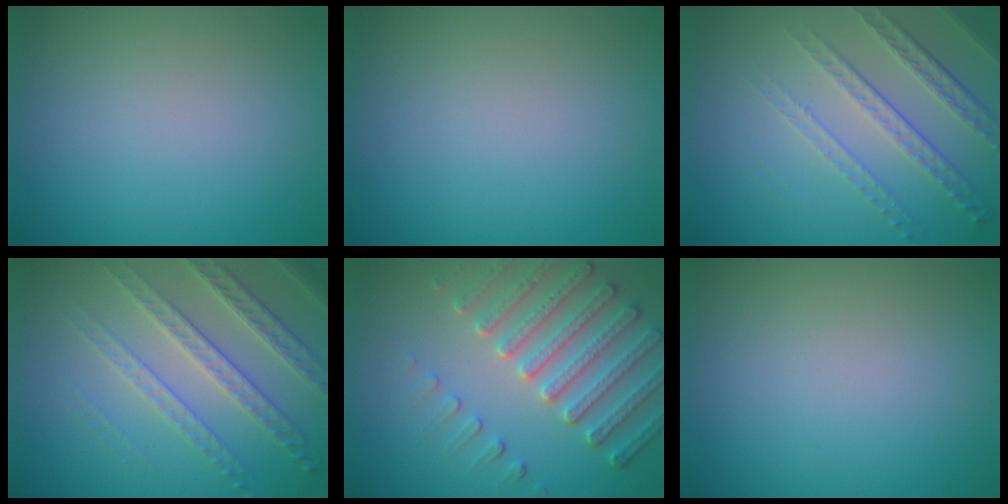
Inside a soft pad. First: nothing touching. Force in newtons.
{"total": 0.0}
{"total": 4.9, "press": 3.2, "slide": 3.7}
{"total": 4.7, "press": 4.0, "slide": 2.5}
{"total": 5.3, "press": 4.7, "slide": 2.4}
{"total": 0.0}